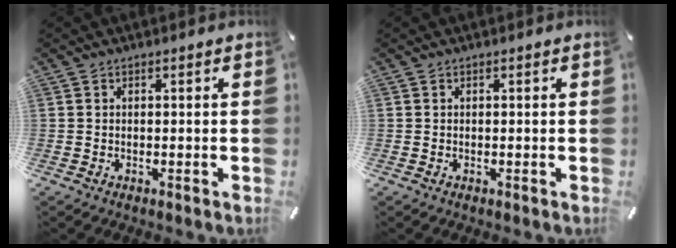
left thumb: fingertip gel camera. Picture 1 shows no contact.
{"total": 0.0}